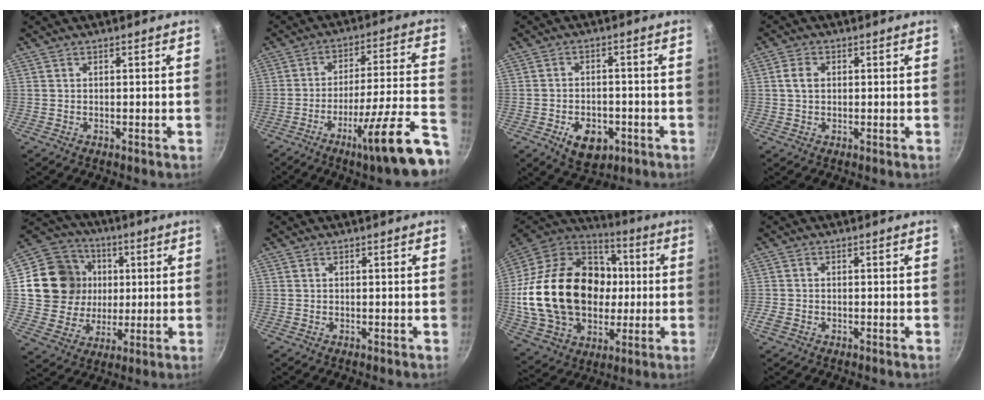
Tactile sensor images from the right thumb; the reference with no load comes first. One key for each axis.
{"total": 19.2, "fx": -10.9, "fy": 2.4, "fz": 15.6, "tx": -0.199, "ty": 0.051, "tz": -0.169}
{"total": 8.3, "fx": -3.4, "fy": 5.4, "fz": 5.3, "tx": -0.058, "ty": 0.011, "tz": -0.044}
{"total": 3.0, "fx": 0.4, "fy": 2.2, "fz": 1.9, "tx": -0.030, "ty": 0.006, "tz": 0.005}
{"total": 17.4, "fx": 2.6, "fy": 15.7, "fz": 7.0, "tx": -0.107, "ty": 0.013, "tz": 0.048}
{"total": 0.0}
{"total": 32.0, "fx": 0.2, "fy": 23.2, "fz": 22.0, "tx": -0.380, "ty": 0.032, "tz": 0.016}
{"total": 2.0, "fx": -1.1, "fy": 1.4, "fz": 1.0, "tx": -0.027, "ty": 0.003, "tz": -0.022}